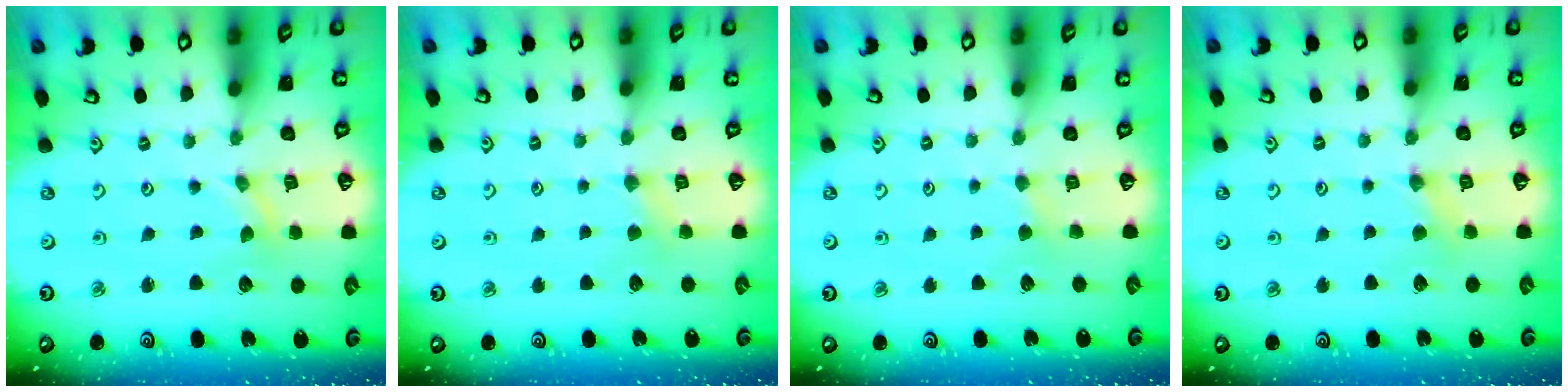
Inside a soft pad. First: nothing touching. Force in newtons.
{"total": 2.1, "press": 2.0, "slide": 0.4}
{"total": 2.1, "press": 2.1, "slide": 0.4}
{"total": 2.4, "press": 2.4, "slide": 0.5}